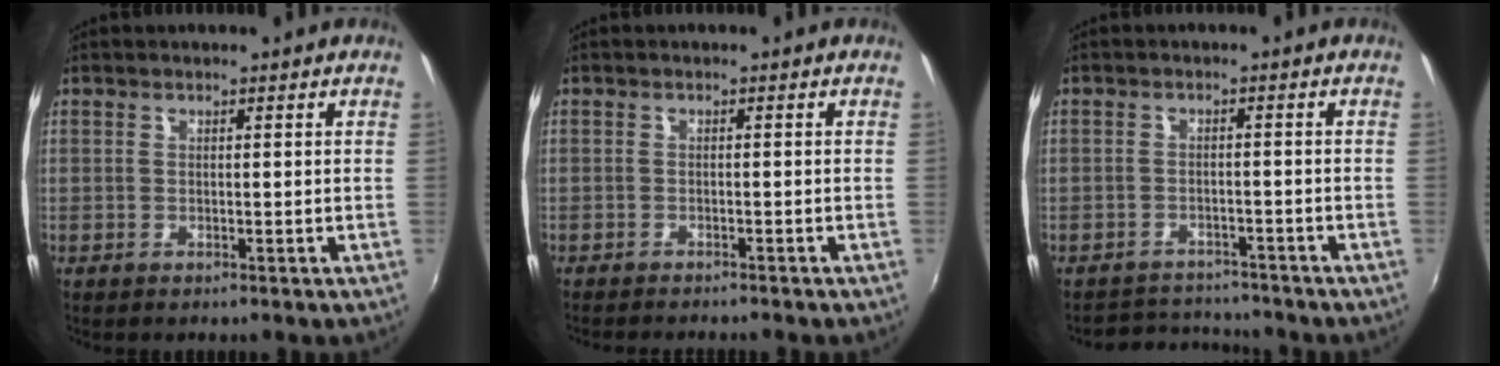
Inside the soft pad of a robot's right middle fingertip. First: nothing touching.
{"total": 3.6, "force": [-3.4, 0.3, 1.3], "torque": [-0.032, -0.012, -0.054]}
{"total": 5.9, "force": [-5.6, 1.7, -0.1], "torque": [-0.013, 0.016, -0.086]}